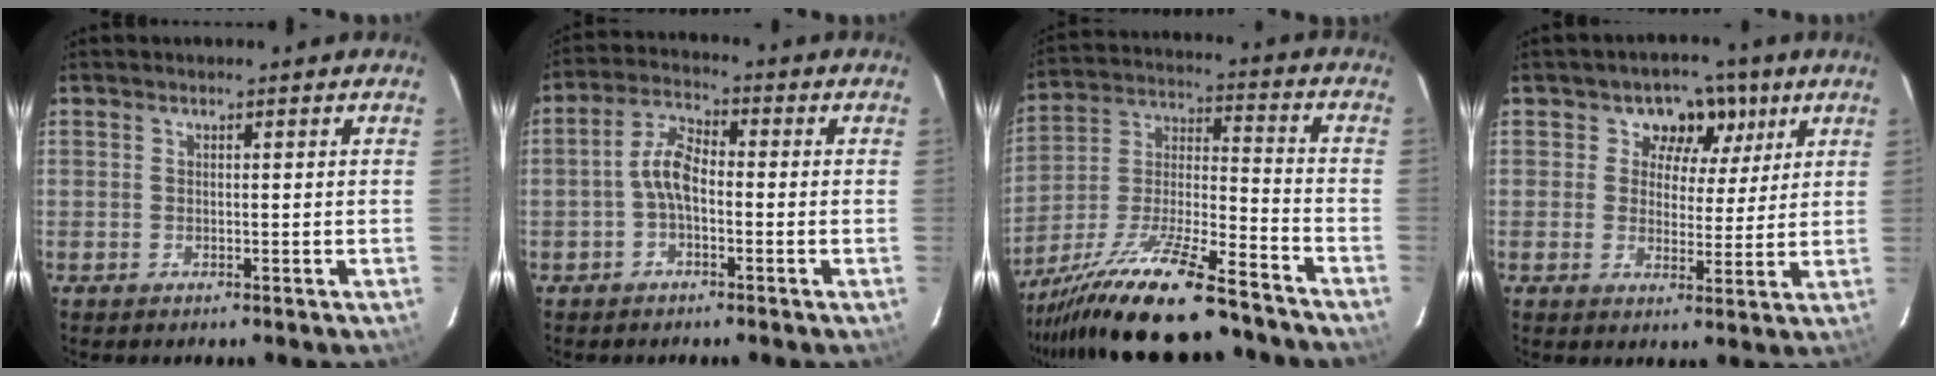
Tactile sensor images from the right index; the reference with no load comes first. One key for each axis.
{"total": 5.3, "fx": -1.4, "fy": 2.5, "fz": 4.4, "tx": -0.095, "ty": 0.019, "tz": -0.031}
{"total": 23.8, "fx": -19.2, "fy": 3.6, "fz": 13.5, "tx": -0.259, "ty": -0.036, "tz": -0.314}
{"total": 7.2, "fx": 3.2, "fy": 6.0, "fz": 2.2, "tx": -0.028, "ty": 0.003, "tz": 0.040}